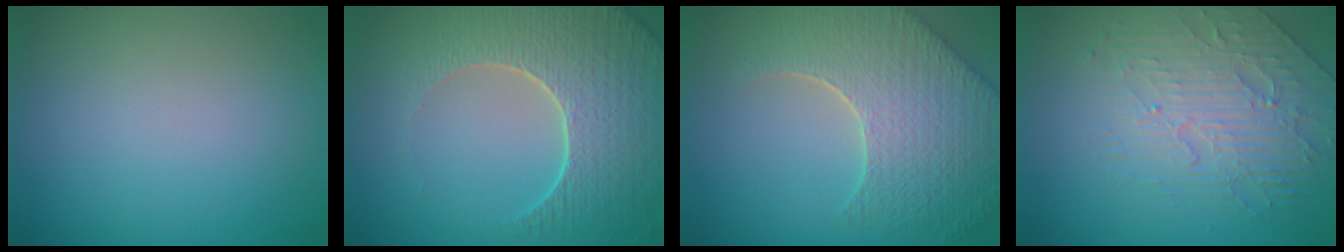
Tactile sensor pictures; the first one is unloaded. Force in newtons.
{"total": 6.9, "press": 5.6, "slide": 3.9}
{"total": 8.9, "press": 6.4, "slide": 6.3}
{"total": 3.9, "press": 3.6, "slide": 1.6}